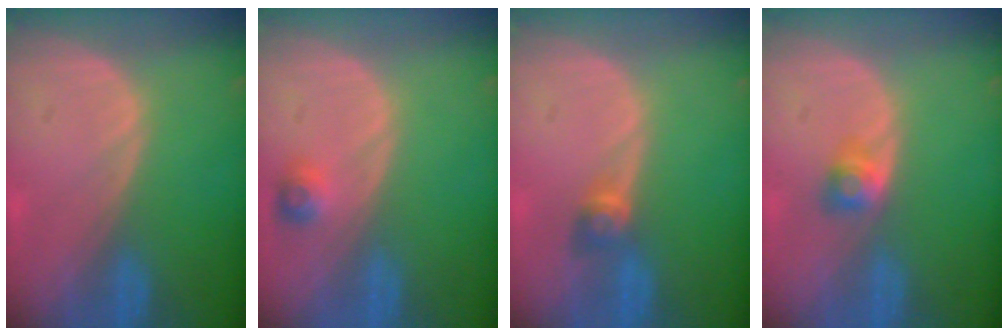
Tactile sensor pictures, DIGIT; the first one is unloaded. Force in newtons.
{"total": 2.4, "press": 2.2, "slide": 0.9}
{"total": 2.6, "press": 2.4, "slide": 1.0}
{"total": 2.7, "press": 2.4, "slide": 1.1}